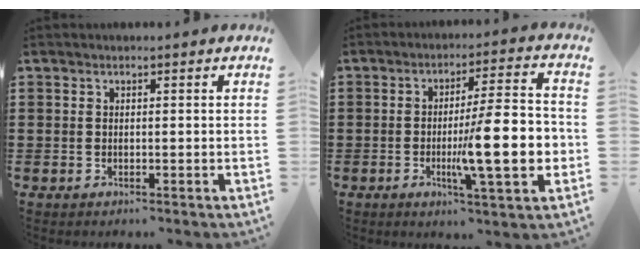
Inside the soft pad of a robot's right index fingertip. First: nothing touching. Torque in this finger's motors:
{"motor_torque": [2.03, 0.11, 0.84, 0.21]}